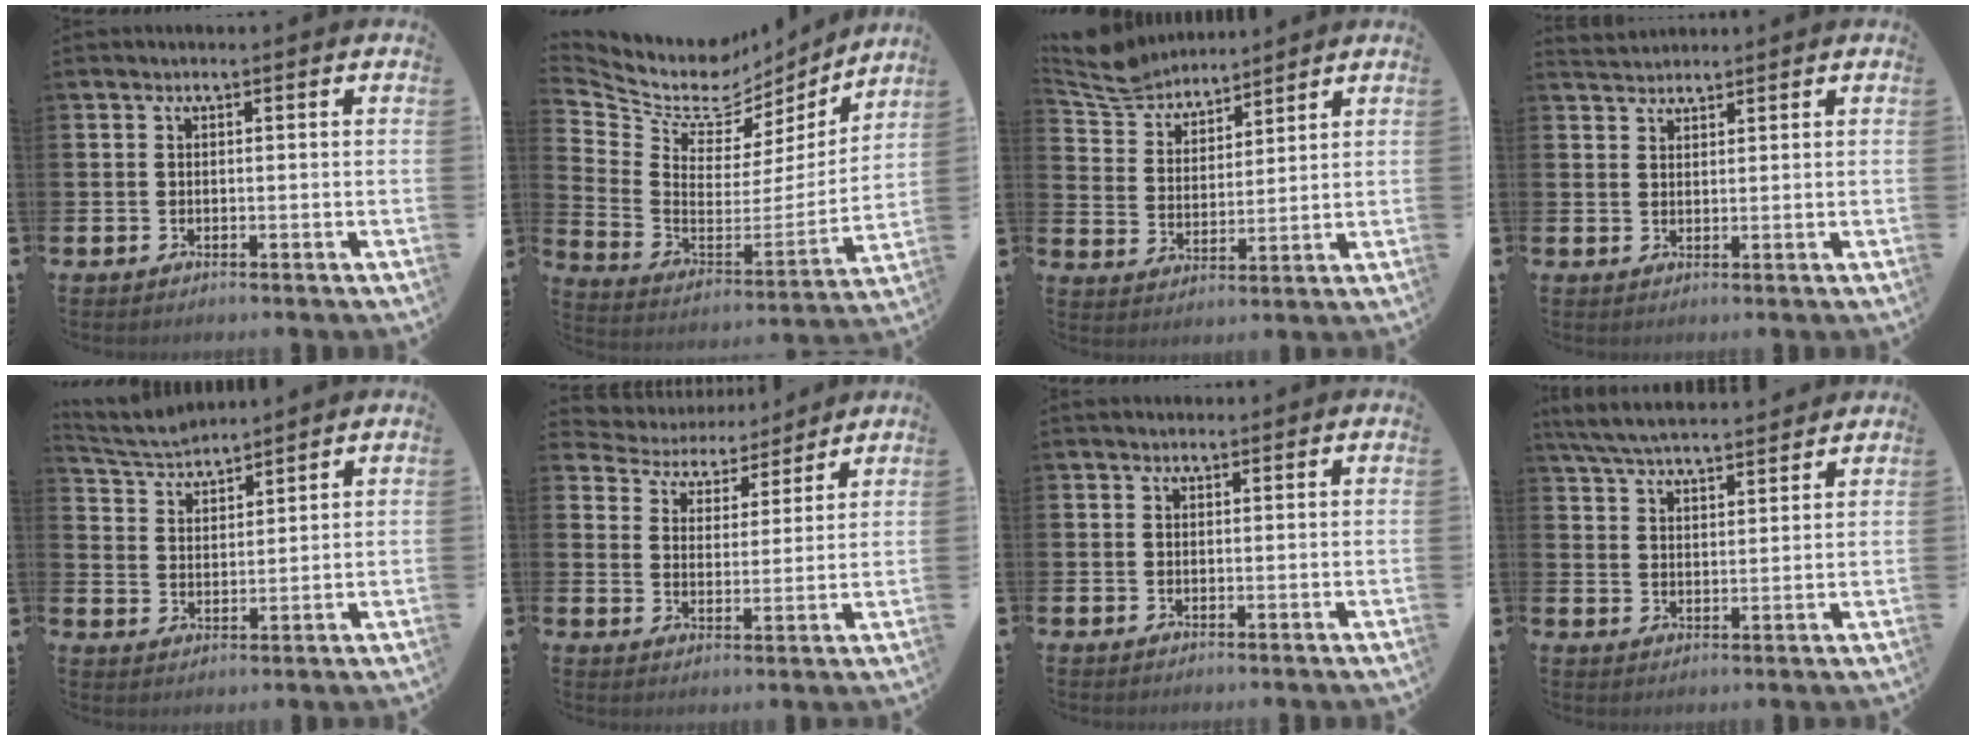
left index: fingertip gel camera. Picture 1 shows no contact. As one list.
[{"total": 7.8, "force": [6.6, 4.0, 1.5], "torque": [-0.077, -0.053, 0.115]}, {"total": 6.9, "force": [6.7, 1.6, 0.6], "torque": [-0.047, -0.037, 0.123]}, {"total": 2.4, "force": [2.3, 0.5, -0.1], "torque": [0.008, -0.009, 0.042]}, {"total": 4.6, "force": [4.6, 0.7, 0.4], "torque": [-0.030, -0.025, 0.081]}, {"total": 4.9, "force": [4.5, 1.9, -0.2], "torque": [-0.028, -0.036, 0.076]}, {"total": 1.1, "force": [1.0, 0.4, 0.1], "torque": [0.008, 0.000, 0.016]}, {"total": 6.1, "force": [5.9, 0.7, 1.3], "torque": [-0.051, -0.029, 0.107]}]